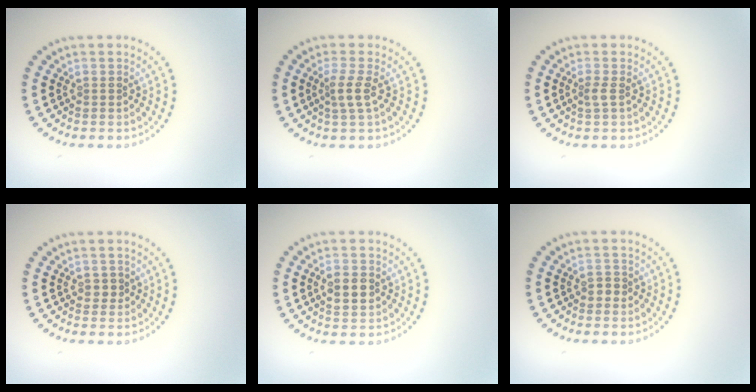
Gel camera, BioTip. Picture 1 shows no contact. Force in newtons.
{"total": 1.9, "press": 1.4, "slide": 1.2}
{"total": 1.1, "press": 0.8, "slide": 0.7}
{"total": 0.9, "press": 0.8, "slide": 0.3}
{"total": 2.6, "press": 2.6, "slide": 0.2}
{"total": 1.0, "press": 1.0, "slide": 0.3}